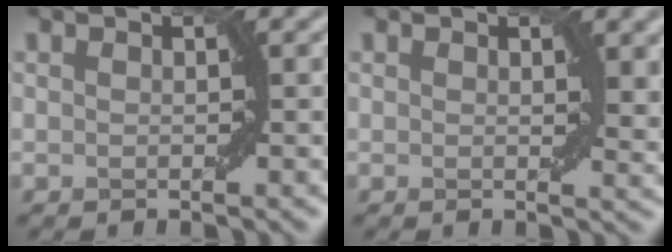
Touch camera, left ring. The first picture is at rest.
{"total": 1.9, "force": [0.9, 0.7, 1.6], "torque": [-0.016, -0.007, 0.016]}